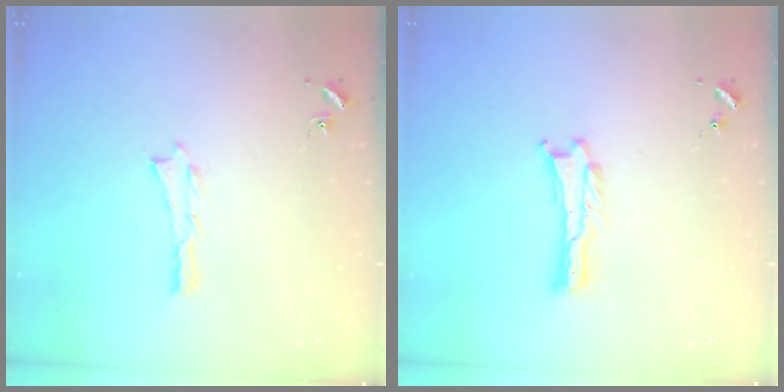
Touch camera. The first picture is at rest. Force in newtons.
{"total": 0.0}